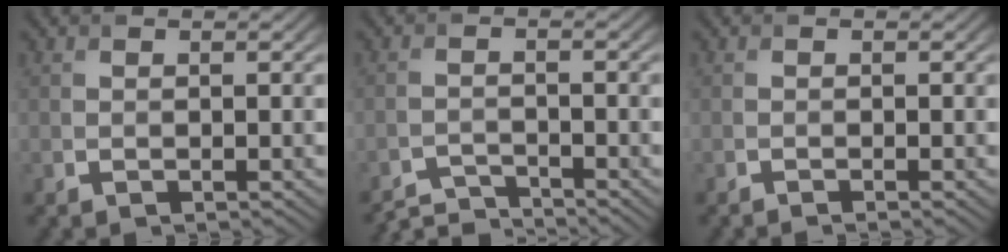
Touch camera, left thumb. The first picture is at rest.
{"total": 3.5, "force": [-3.5, 0.3, 0.5], "torque": [-0.009, -0.003, -0.070]}
{"total": 0.5, "force": [-0.4, 0.1, 0.3], "torque": [-0.004, -0.003, -0.011]}